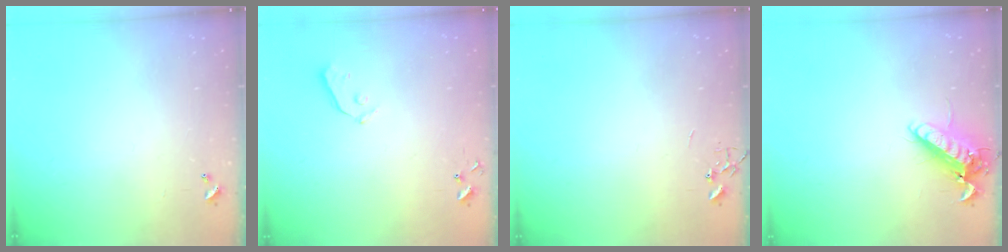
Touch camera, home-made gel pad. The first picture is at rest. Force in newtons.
{"total": 3.8, "press": 3.8, "slide": 0.4}
{"total": 0.0}
{"total": 12.5, "press": 12.3, "slide": 2.1}